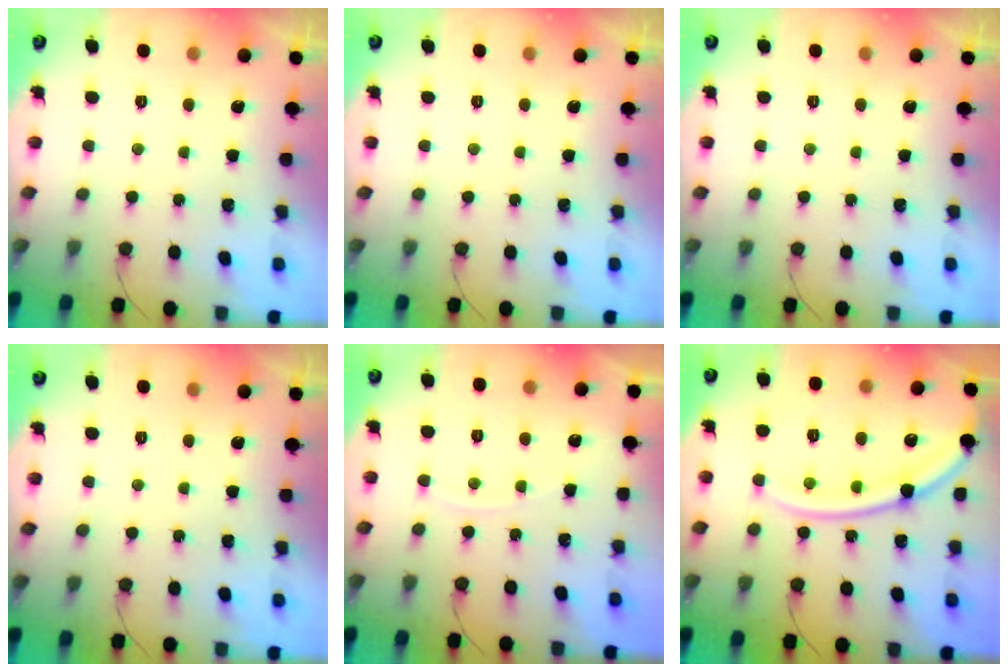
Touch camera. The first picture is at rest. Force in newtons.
{"total": 0.0}
{"total": 0.0}
{"total": 0.0}
{"total": 2.8, "press": 2.8, "slide": 0.4}
{"total": 16.2, "press": 16.2, "slide": 1.0}